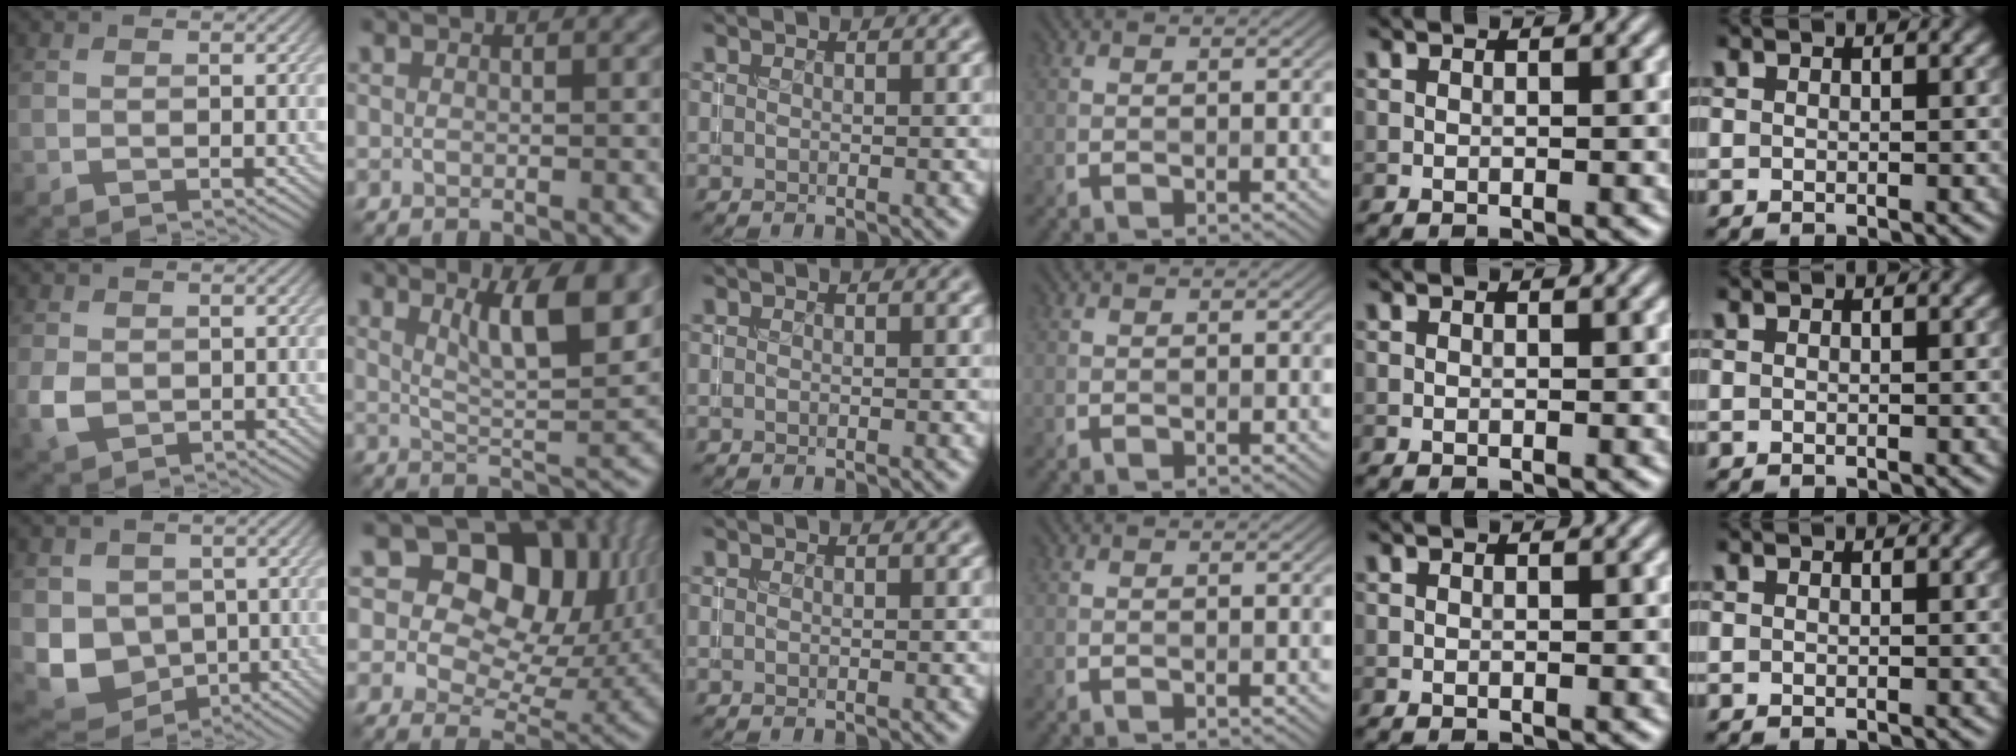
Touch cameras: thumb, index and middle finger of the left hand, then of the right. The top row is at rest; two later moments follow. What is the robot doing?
{"motion": "insert", "object": "coin"}